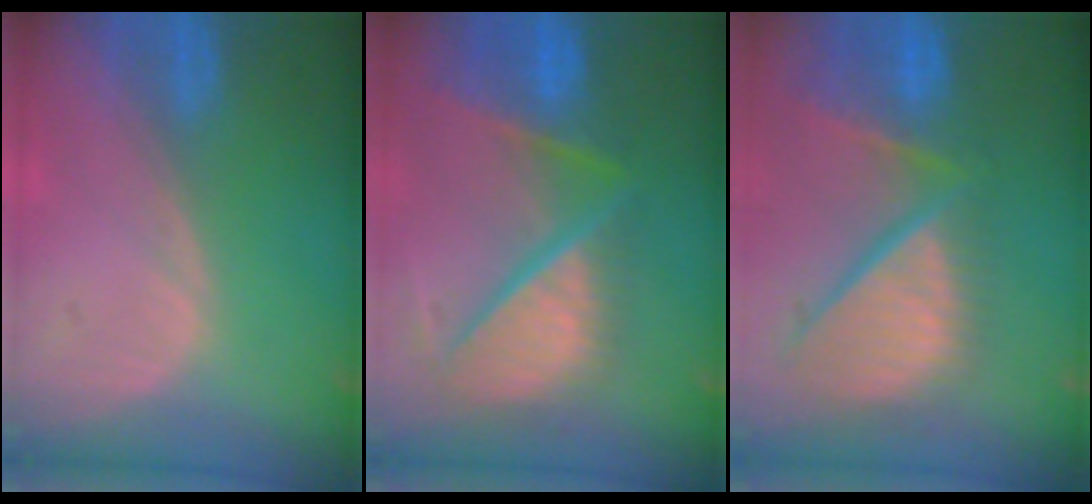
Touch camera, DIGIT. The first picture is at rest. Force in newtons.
{"total": 11.7, "press": 10.0, "slide": 6.1}
{"total": 13.1, "press": 10.9, "slide": 7.3}